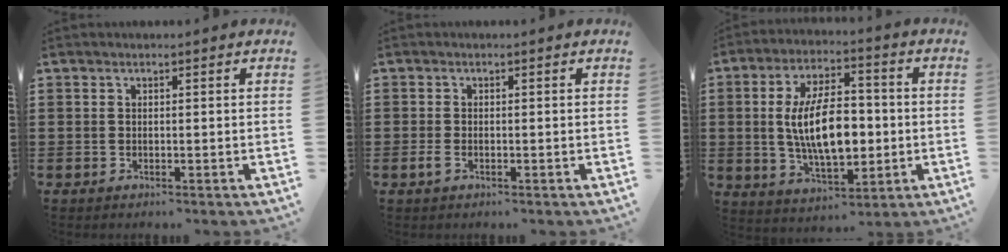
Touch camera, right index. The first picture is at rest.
{"total": 1.1, "force": [-0.5, 0.4, 0.9], "torque": [-0.025, -0.006, -0.011]}
{"total": 11.9, "force": [-0.3, 5.8, 10.3], "torque": [-0.190, -0.004, -0.012]}